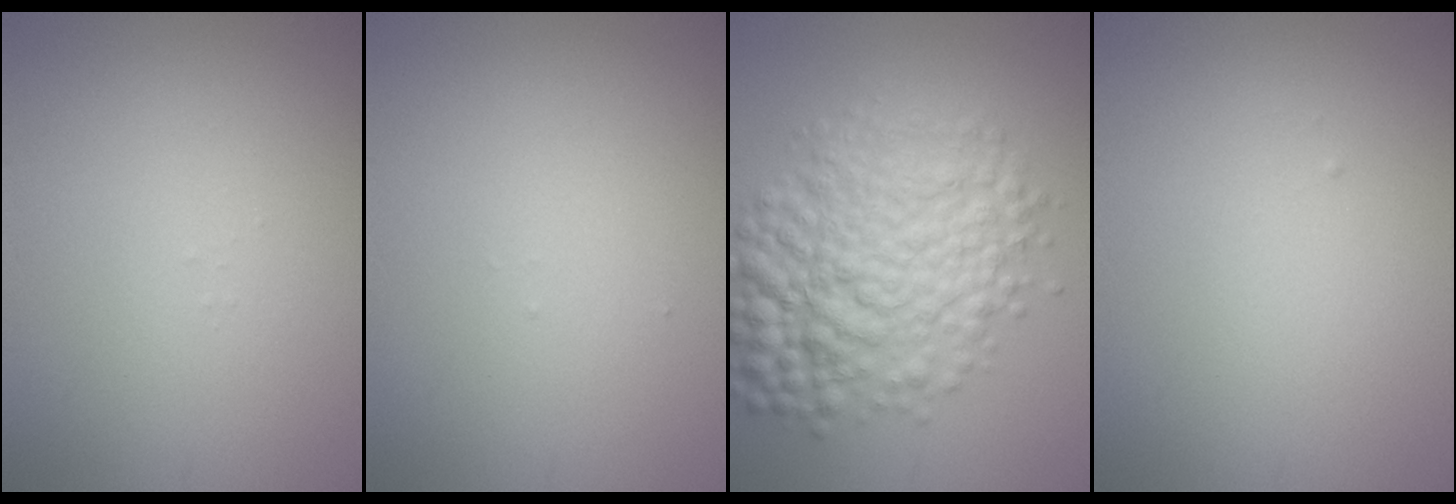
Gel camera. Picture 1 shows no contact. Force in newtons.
{"total": 0.0}
{"total": 8.5, "press": 8.5, "slide": 0.1}
{"total": 0.0}